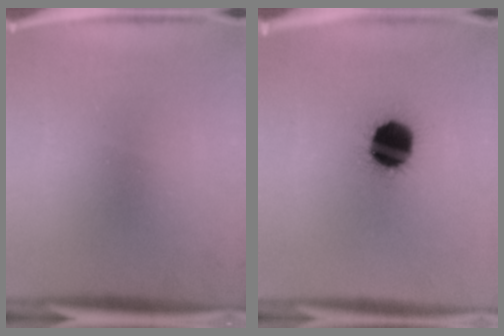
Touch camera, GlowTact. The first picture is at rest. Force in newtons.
{"total": 16.2}